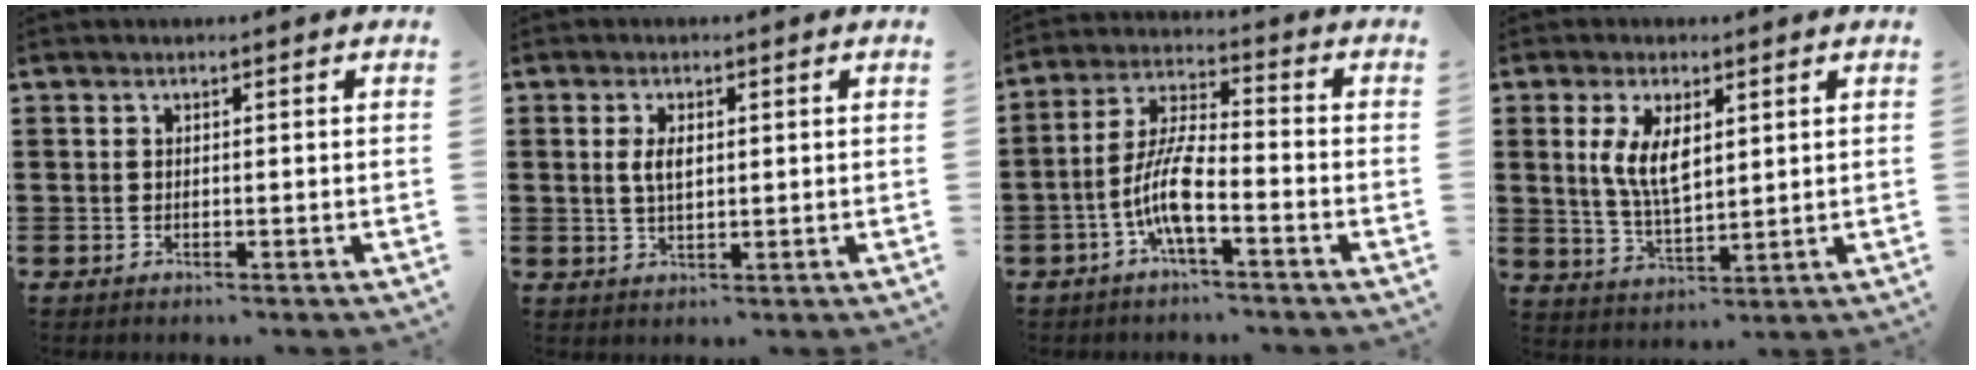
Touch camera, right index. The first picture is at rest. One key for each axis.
{"total": 3.3, "fx": 0.6, "fy": 1.5, "fz": 2.9, "tx": -0.060, "ty": 0.006, "tz": 0.009}
{"total": 8.4, "fx": -3.4, "fy": 2.1, "fz": 7.4, "tx": -0.178, "ty": -0.012, "tz": -0.073}
{"total": 6.9, "fx": 1.9, "fy": 3.0, "fz": 5.9, "tx": -0.119, "ty": 0.007, "tz": 0.033}